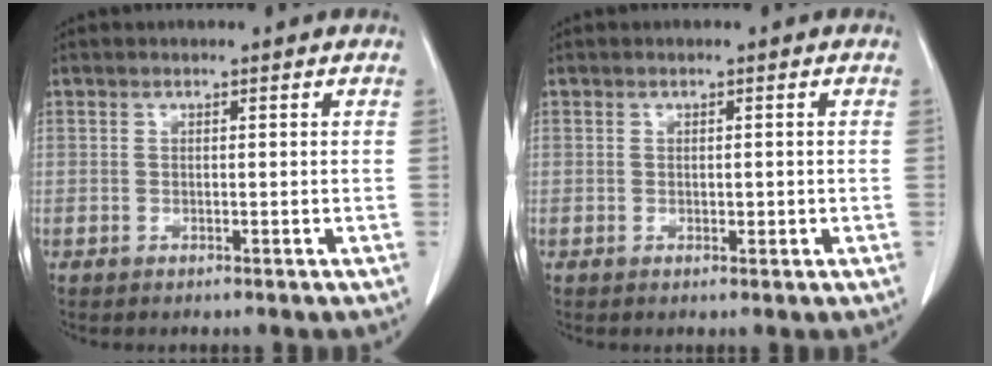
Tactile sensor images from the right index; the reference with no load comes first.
{"total": 1.0, "force": [-0.2, 0.6, 0.7], "torque": [-0.009, 0.000, 0.000]}